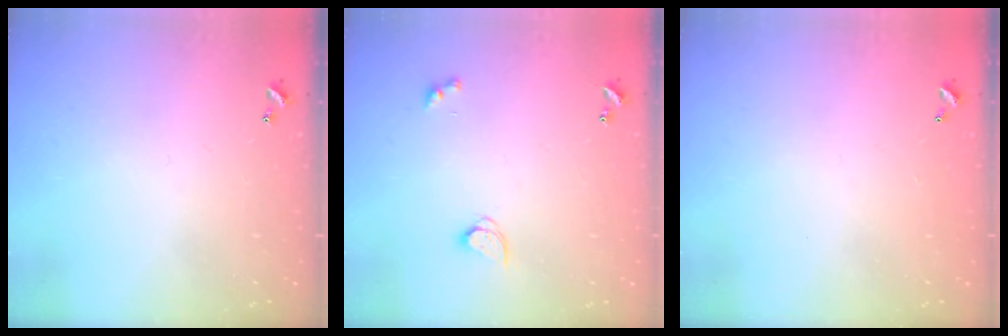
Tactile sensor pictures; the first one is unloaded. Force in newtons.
{"total": 2.9, "press": 2.8, "slide": 0.3}
{"total": 2.9, "press": 2.9, "slide": 0.1}